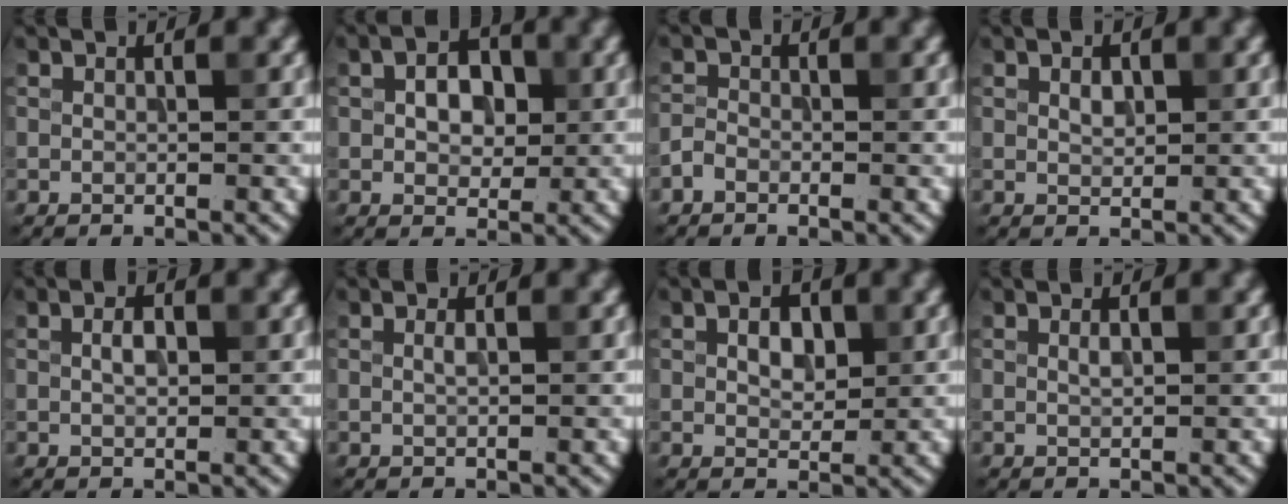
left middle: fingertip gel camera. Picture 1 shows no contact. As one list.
[{"total": 3.8, "force": [0.6, 2.6, 2.8], "torque": [-0.045, 0.004, 0.003]}, {"total": 1.2, "force": [-0.8, 0.7, 0.5], "torque": [-0.007, 0.003, -0.022]}, {"total": 1.3, "force": [0.4, 0.8, 0.9], "torque": [-0.016, 0.000, 0.008]}, {"total": 1.6, "force": [0.2, 0.9, 1.3], "torque": [-0.026, 0.002, 0.003]}, {"total": 0.7, "force": [0.2, 0.2, 0.7], "torque": [-0.014, 0.003, 0.004]}, {"total": 2.7, "force": [0.7, 1.7, 2.0], "torque": [-0.035, 0.000, 0.011]}, {"total": 0.8, "force": [0.2, 0.3, 0.7], "torque": [-0.015, 0.002, 0.004]}]